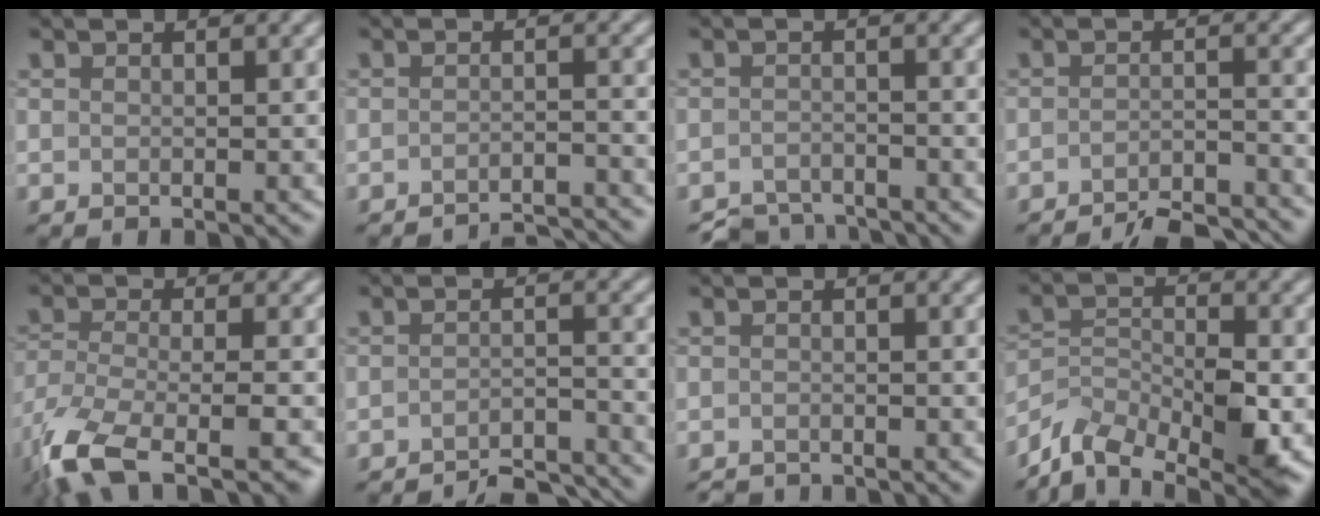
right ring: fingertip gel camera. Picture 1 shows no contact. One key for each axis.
{"total": 5.2, "fx": -5.0, "fy": 0.3, "fz": 1.4, "tx": -0.019, "ty": 0.006, "tz": -0.069}
{"total": 4.4, "fx": -4.2, "fy": 1.0, "fz": 0.7, "tx": -0.009, "ty": -0.006, "tz": -0.078}
{"total": 6.4, "fx": -5.8, "fy": 0.8, "fz": 2.5, "tx": -0.037, "ty": 0.002, "tz": -0.089}
{"total": 11.0, "fx": -7.7, "fy": 3.3, "fz": 7.2, "tx": -0.160, "ty": -0.036, "tz": -0.139}
{"total": 5.7, "fx": -5.3, "fy": 0.7, "fz": 1.9, "tx": -0.024, "ty": 0.001, "tz": -0.077}
{"total": 1.6, "fx": -1.6, "fy": 0.1, "fz": 0.1, "tx": -0.001, "ty": -0.004, "tz": -0.033}
{"total": 8.4, "fx": -5.8, "fy": 3.7, "fz": 4.8, "tx": -0.081, "ty": 0.002, "tz": -0.112}